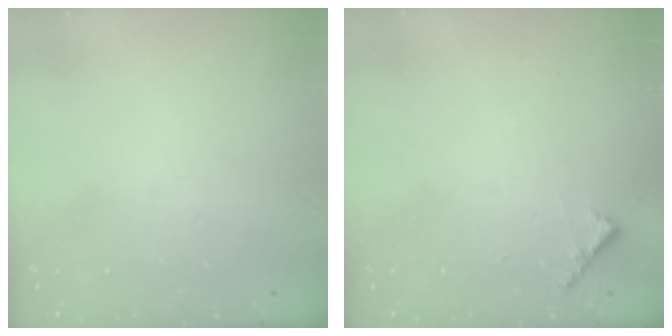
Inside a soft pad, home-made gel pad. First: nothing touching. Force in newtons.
{"total": 5.8, "press": 5.8, "slide": 0.5}